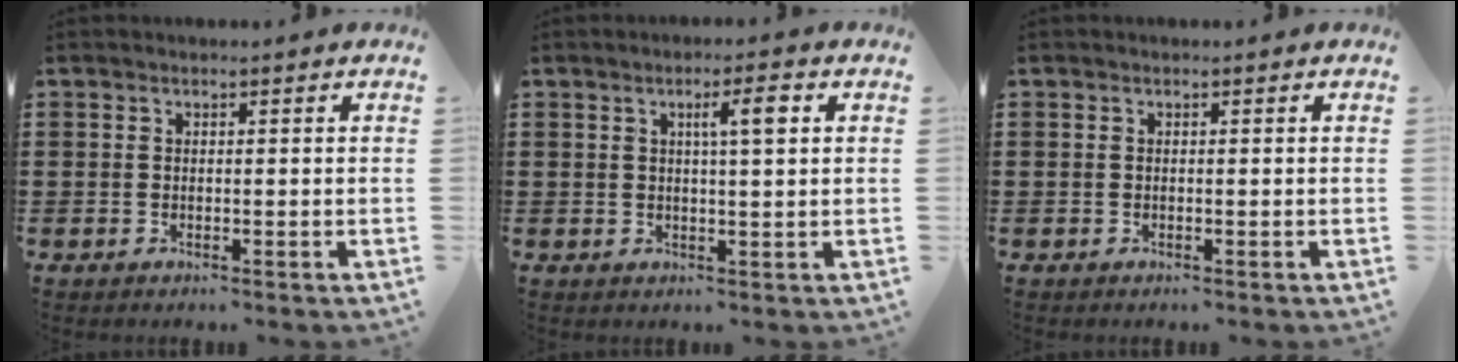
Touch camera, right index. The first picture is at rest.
{"total": 4.1, "force": [1.3, 0.6, 3.8], "torque": [-0.061, 0.002, 0.014]}
{"total": 0.0}